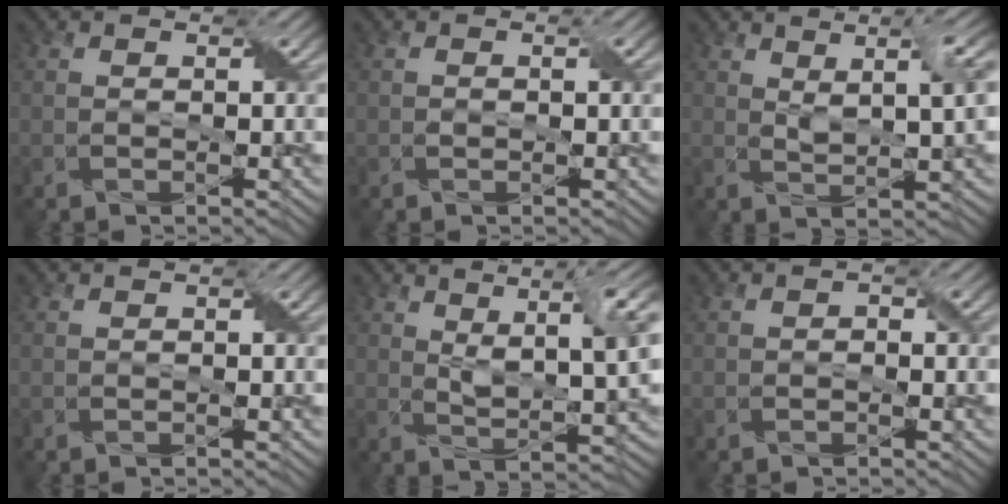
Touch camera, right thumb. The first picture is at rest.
{"total": 0.6, "force": [-0.2, 0.3, 0.6], "torque": [-0.011, 0.000, -0.002]}
{"total": 5.5, "force": [2.1, 1.3, 4.9], "torque": [-0.081, 0.005, 0.039]}
{"total": 0.0}
{"total": 8.3, "force": [2.7, 2.6, 7.4], "torque": [-0.135, 0.005, 0.050]}
{"total": 1.0, "force": [-0.4, 0.7, 0.5], "torque": [-0.008, 0.000, -0.007]}